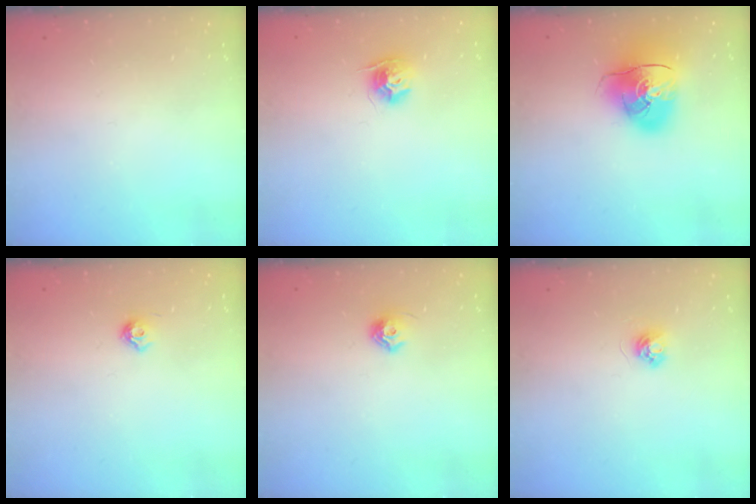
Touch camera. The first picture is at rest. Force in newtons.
{"total": 9.3, "press": 9.3, "slide": 0.3}
{"total": 16.2, "press": 16.0, "slide": 2.6}
{"total": 5.6, "press": 5.5, "slide": 1.0}
{"total": 6.8, "press": 6.7, "slide": 1.1}
{"total": 4.0, "press": 4.0, "slide": 0.4}